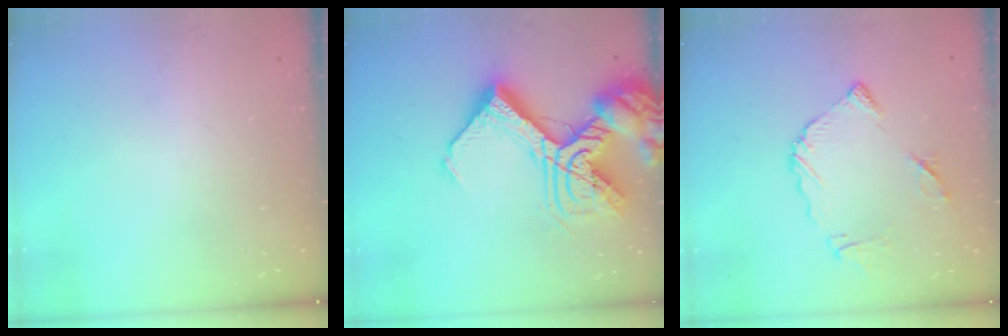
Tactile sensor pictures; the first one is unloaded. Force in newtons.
{"total": 24.6, "press": 24.4, "slide": 3.2}
{"total": 11.9, "press": 11.8, "slide": 1.3}